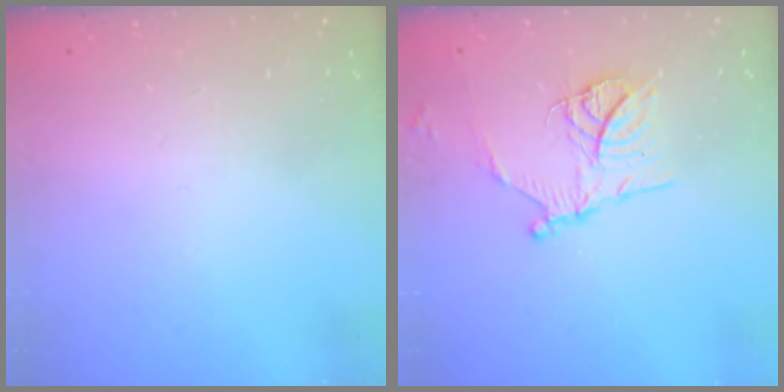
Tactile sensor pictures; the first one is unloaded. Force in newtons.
{"total": 13.6, "press": 13.5, "slide": 1.3}